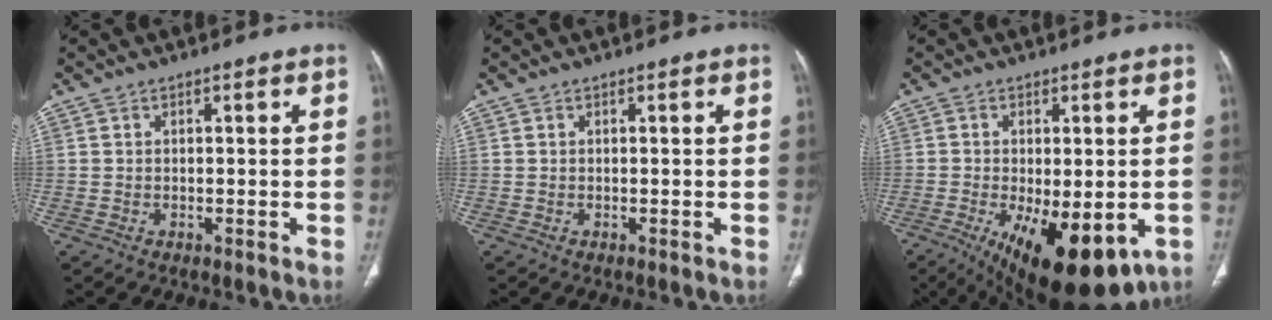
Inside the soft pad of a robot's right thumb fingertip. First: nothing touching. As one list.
[{"total": 0.0}, {"total": 17.7, "force": [-7.1, 7.5, 14.4], "torque": [-0.197, -0.019, -0.089]}]